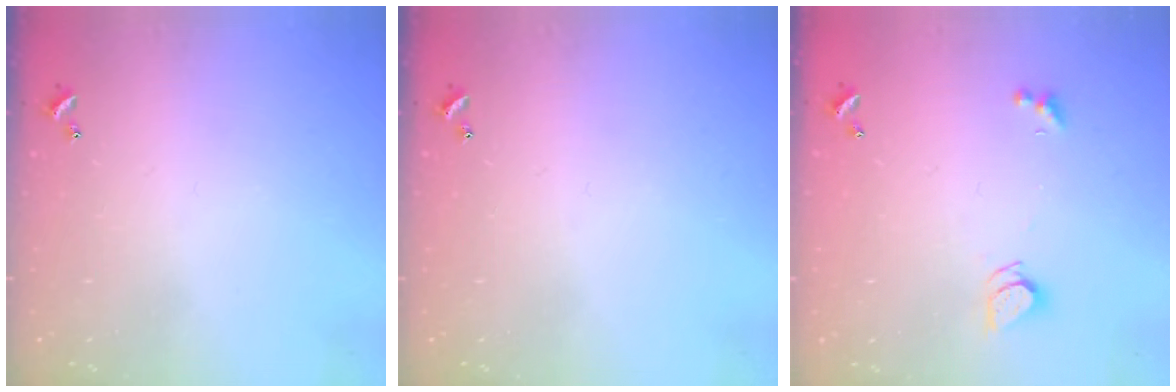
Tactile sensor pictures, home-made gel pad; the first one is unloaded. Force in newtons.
{"total": 0.0}
{"total": 2.3, "press": 2.3, "slide": 0.2}